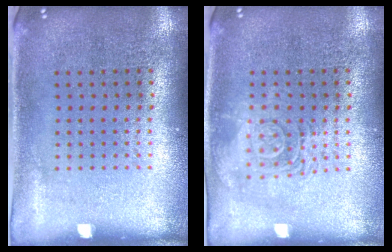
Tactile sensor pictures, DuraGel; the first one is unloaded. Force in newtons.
{"total": 2.8, "press": 2.8, "slide": 0.4}